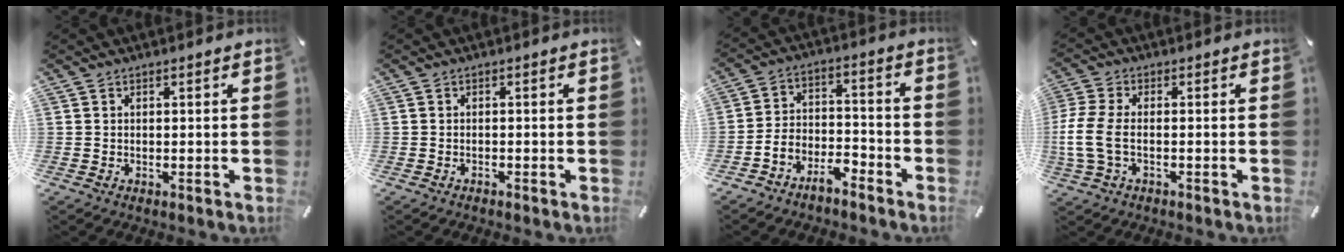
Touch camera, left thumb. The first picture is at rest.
{"total": 0.7, "force": [-0.7, 0.2, 0.1], "torque": [-0.003, 0.001, -0.015]}
{"total": 6.9, "force": [-5.9, 3.0, 1.7], "torque": [-0.031, 0.026, -0.115]}
{"total": 7.6, "force": [-1.5, 3.5, 6.6], "torque": [-0.155, -0.012, -0.030]}